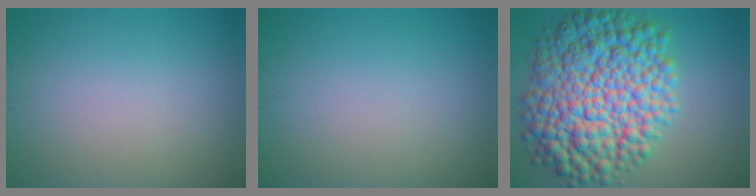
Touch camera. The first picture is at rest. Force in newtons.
{"total": 0.0}
{"total": 13.2, "press": 13.2, "slide": 0.1}